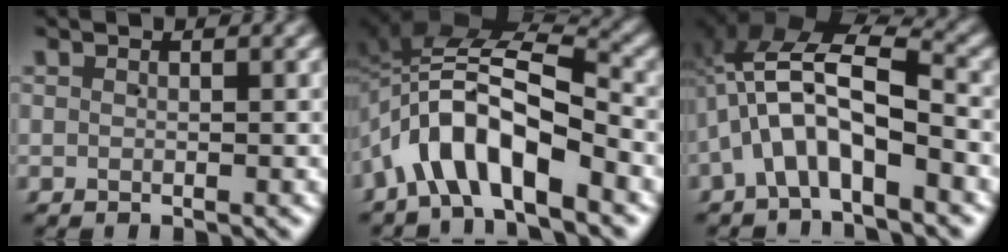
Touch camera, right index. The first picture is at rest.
{"total": 9.5, "force": [-0.1, 5.5, 7.7], "torque": [-0.154, 0.005, -0.010]}
{"total": 9.0, "force": [1.8, 5.6, 6.8], "torque": [-0.142, 0.004, 0.016]}